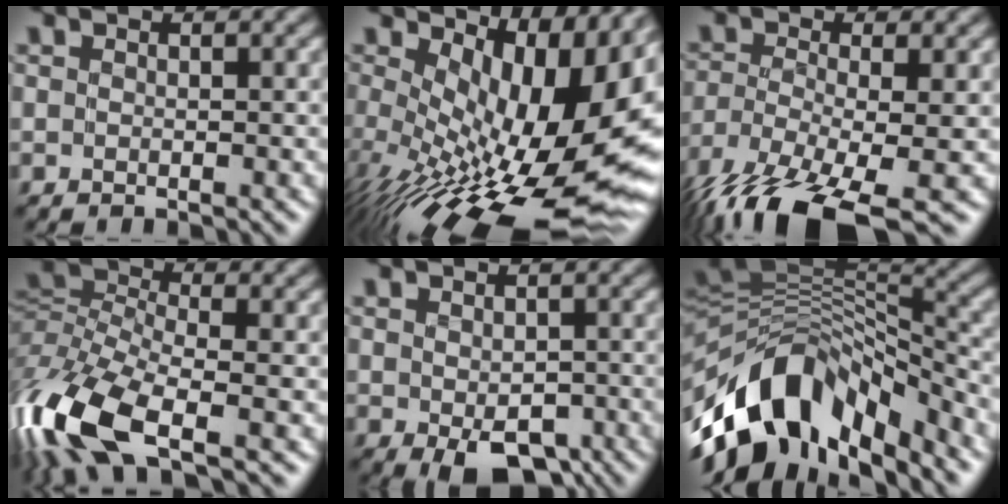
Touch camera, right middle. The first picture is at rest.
{"total": 16.4, "force": [-0.4, 7.6, 14.6], "torque": [-0.205, -0.023, 0.010]}
{"total": 10.2, "force": [-7.0, 2.8, 6.8], "torque": [-0.141, -0.019, -0.132]}
{"total": 11.2, "force": [-5.4, 4.6, 8.7], "torque": [-0.198, -0.004, -0.113]}
{"total": 5.3, "force": [-2.5, 3.0, 3.6], "torque": [-0.063, -0.019, -0.028]}
{"total": 12.4, "force": [-6.3, 7.2, 8.0], "torque": [-0.143, 0.019, -0.117]}